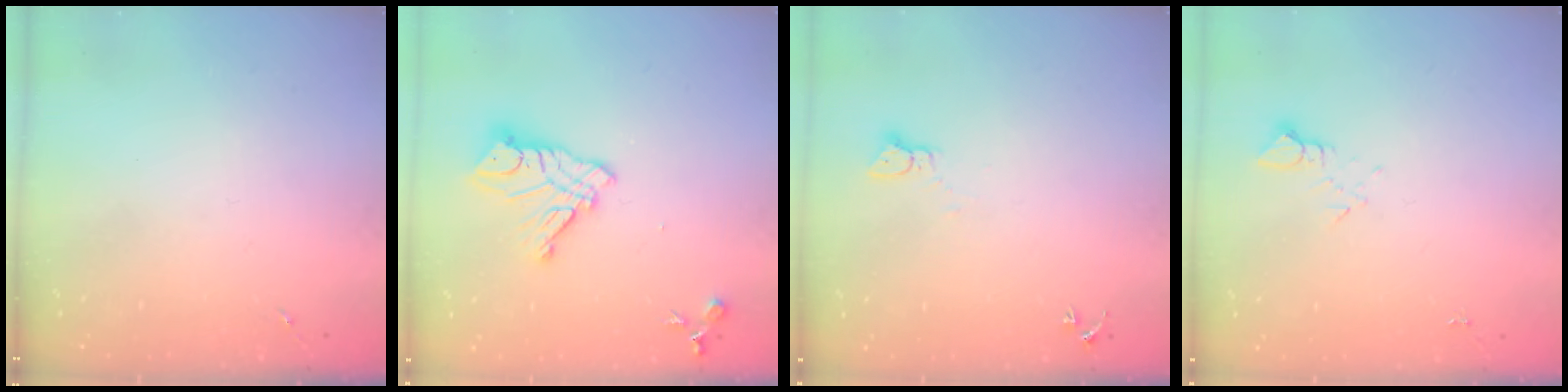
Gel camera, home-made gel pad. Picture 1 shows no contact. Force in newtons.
{"total": 12.8, "press": 12.7, "slide": 1.0}
{"total": 2.3, "press": 2.3, "slide": 0.2}
{"total": 2.7, "press": 2.7, "slide": 0.2}